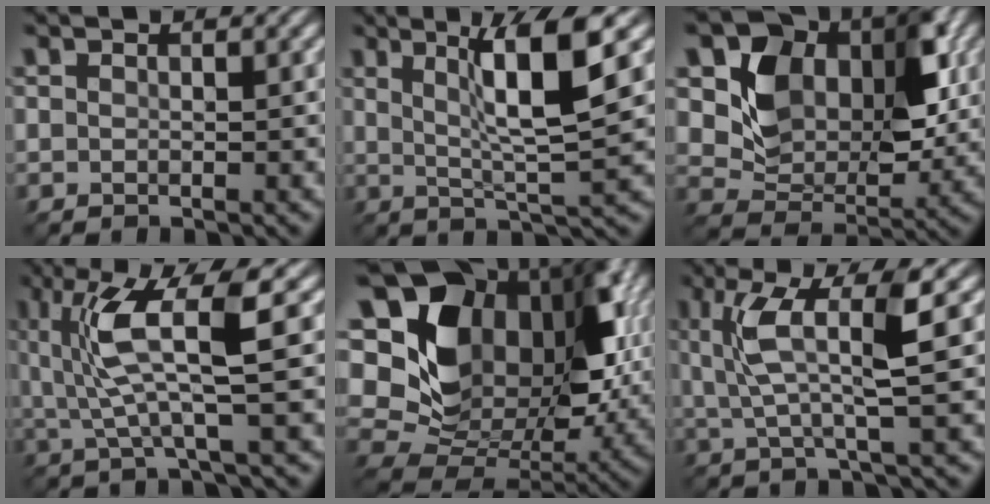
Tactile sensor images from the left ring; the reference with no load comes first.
{"total": 7.3, "force": [2.5, 1.0, 6.8], "torque": [-0.109, 0.004, 0.042]}
{"total": 8.8, "force": [2.6, 6.4, 5.4], "torque": [-0.095, -0.014, 0.043]}
{"total": 6.8, "force": [1.2, 1.2, 6.5], "torque": [-0.136, 0.001, 0.025]}
{"total": 15.4, "force": [4.5, 11.1, 9.6], "torque": [-0.190, 0.023, 0.084]}
{"total": 6.3, "force": [1.9, 1.2, 5.9], "torque": [-0.116, 0.003, 0.036]}